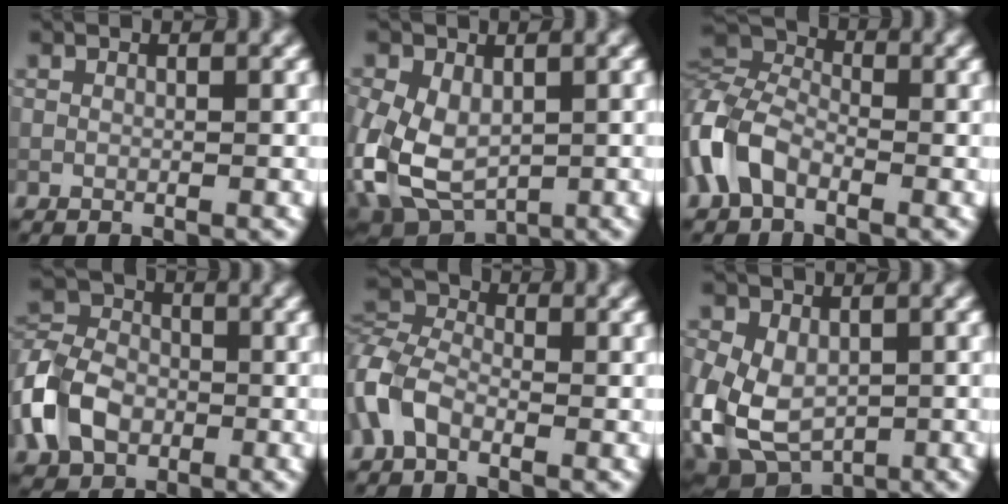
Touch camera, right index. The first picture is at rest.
{"total": 8.0, "force": [-1.7, 5.3, 5.8], "torque": [-0.137, -0.014, -0.031]}
{"total": 6.2, "force": [-2.9, 3.9, 3.9], "torque": [-0.094, 0.008, -0.082]}
{"total": 7.6, "force": [-2.6, 5.5, 4.5], "torque": [-0.095, 0.008, -0.070]}
{"total": 4.3, "force": [-2.2, 2.7, 2.6], "torque": [-0.057, 0.009, -0.060]}
{"total": 8.9, "force": [-1.9, 6.0, 6.2], "torque": [-0.139, -0.020, -0.034]}